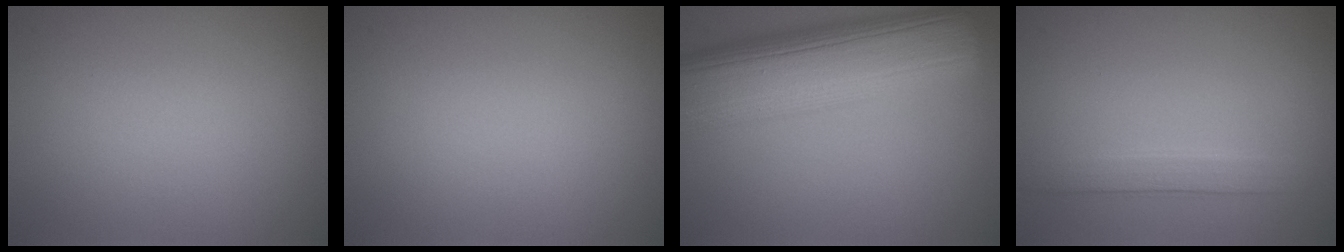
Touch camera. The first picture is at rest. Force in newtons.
{"total": 0.0}
{"total": 11.4, "press": 11.4, "slide": 0.4}
{"total": 2.1, "press": 2.1, "slide": 0.2}